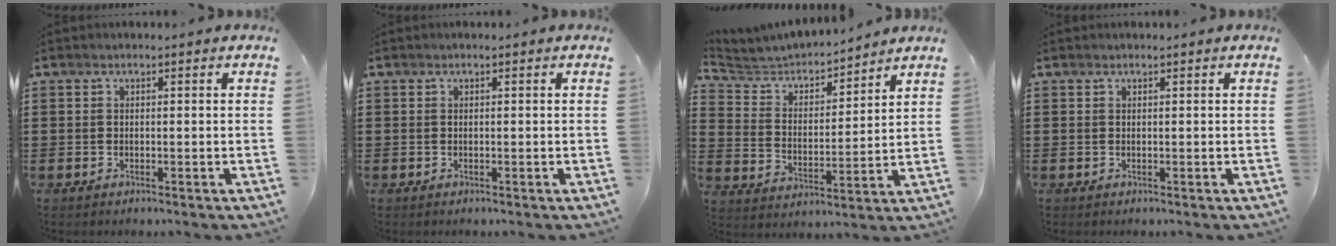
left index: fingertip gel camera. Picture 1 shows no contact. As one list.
[{"total": 0.0}, {"total": 4.6, "force": [4.4, 1.2, 0.7], "torque": [-0.042, -0.029, 0.069]}, {"total": 0.0}]